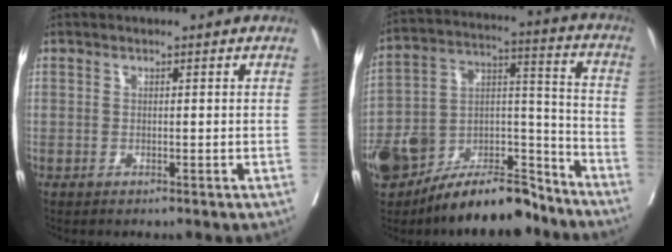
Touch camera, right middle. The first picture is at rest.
{"total": 19.1, "force": [-15.1, 7.0, 9.5], "torque": [-0.179, 0.037, -0.261]}